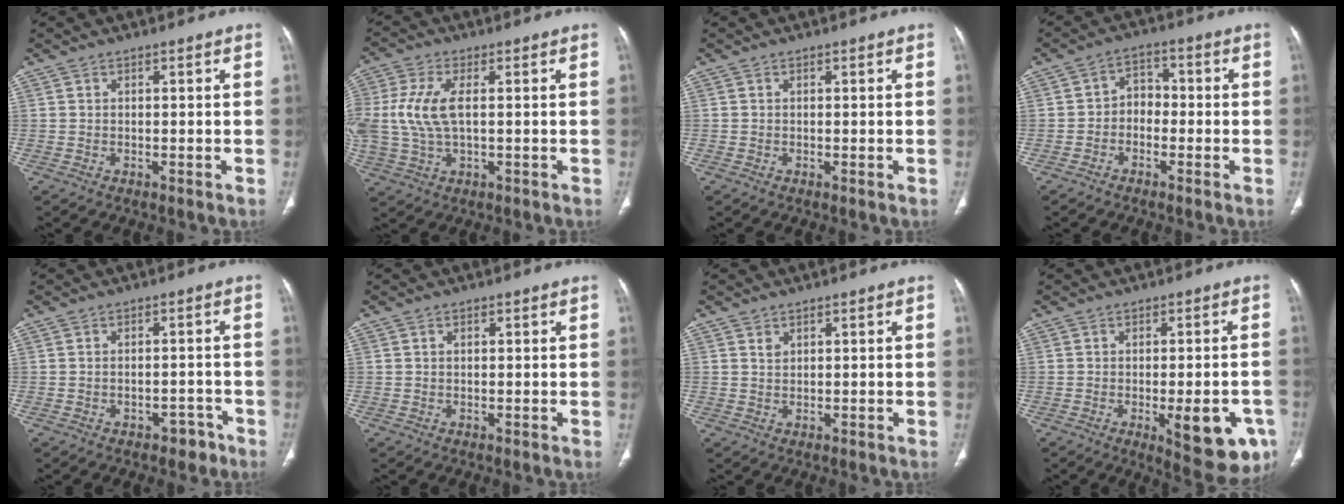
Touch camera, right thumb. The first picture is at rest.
{"total": 9.7, "force": [0.7, 4.6, 8.5], "torque": [-0.218, 0.007, 0.016]}
{"total": 0.0}
{"total": 4.4, "force": [-1.4, 3.4, 2.4], "torque": [-0.017, 0.027, -0.036]}
{"total": 3.1, "force": [-2.2, 1.9, 1.2], "torque": [-0.003, 0.024, -0.022]}
{"total": 0.7, "force": [0.3, 0.5, 0.5], "torque": [-0.006, 0.003, 0.004]}
{"total": 1.2, "force": [0.7, 0.8, 0.5], "torque": [-0.003, -0.005, 0.015]}
{"total": 12.9, "force": [-4.6, 4.6, 11.1], "torque": [-0.116, 0.004, -0.047]}